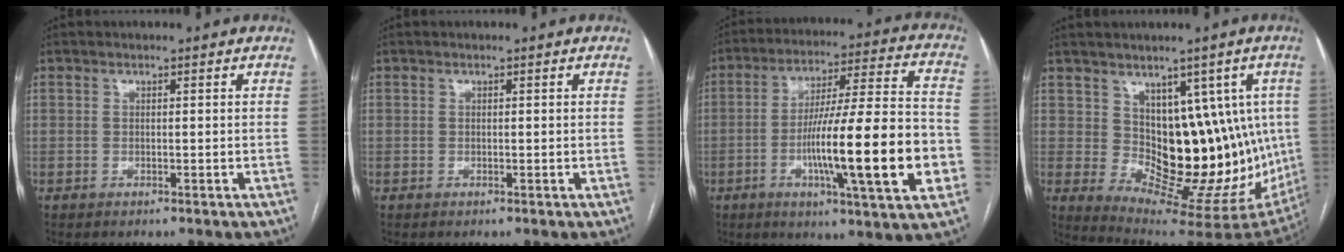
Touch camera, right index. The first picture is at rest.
{"total": 0.0}
{"total": 21.3, "force": [-5.2, 1.3, 20.6], "torque": [-0.306, 0.001, -0.077]}
{"total": 14.1, "force": [2.3, 7.8, 11.5], "torque": [-0.130, 0.013, 0.057]}